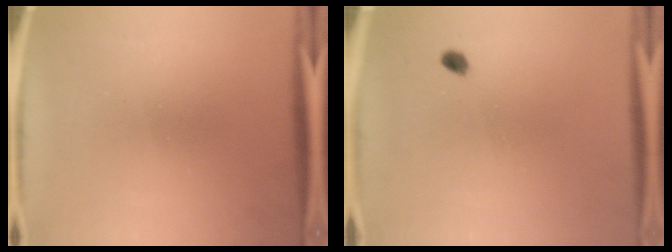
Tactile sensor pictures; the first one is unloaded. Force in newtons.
{"total": 2.0}